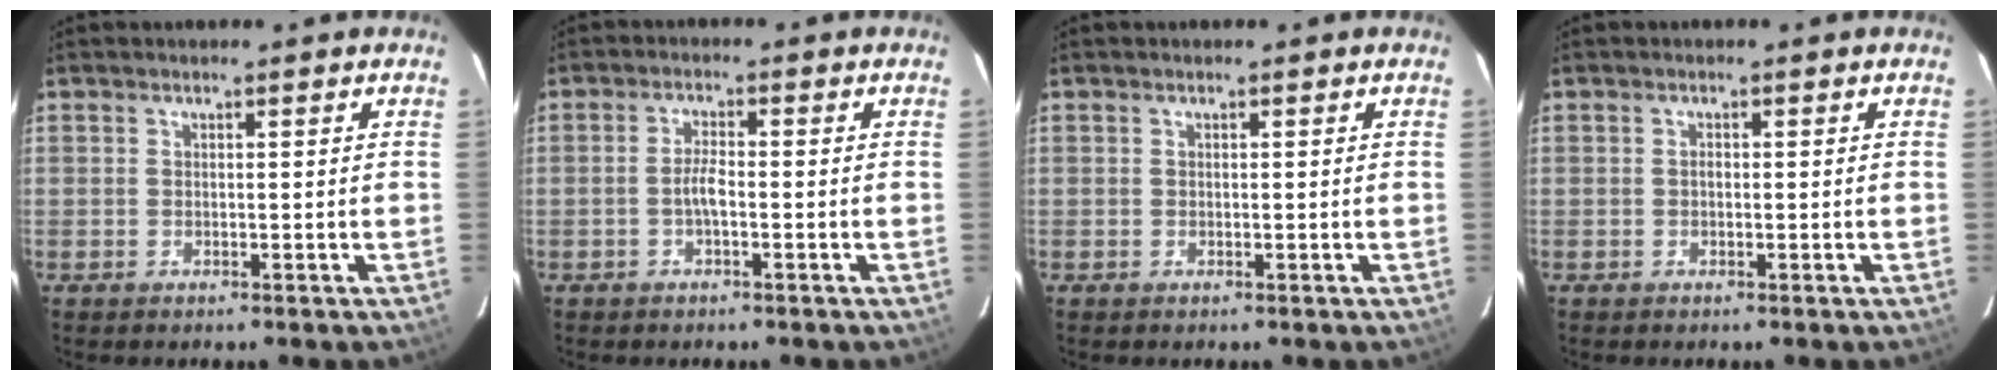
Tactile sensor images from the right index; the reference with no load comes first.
{"total": 2.7, "force": [-0.9, 0.6, 2.5], "torque": [-0.051, 0.004, -0.018]}
{"total": 0.0}
{"total": 0.6, "force": [-0.1, 0.4, 0.3], "torque": [-0.004, 0.003, -0.003]}